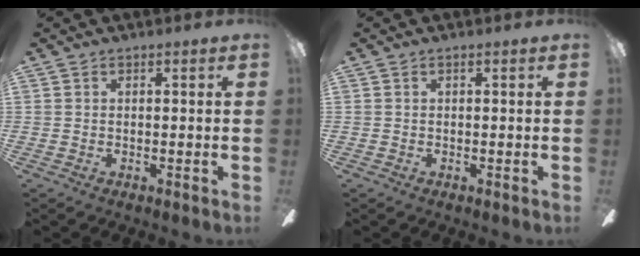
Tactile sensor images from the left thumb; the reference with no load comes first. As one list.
[{"total": 0.0}]